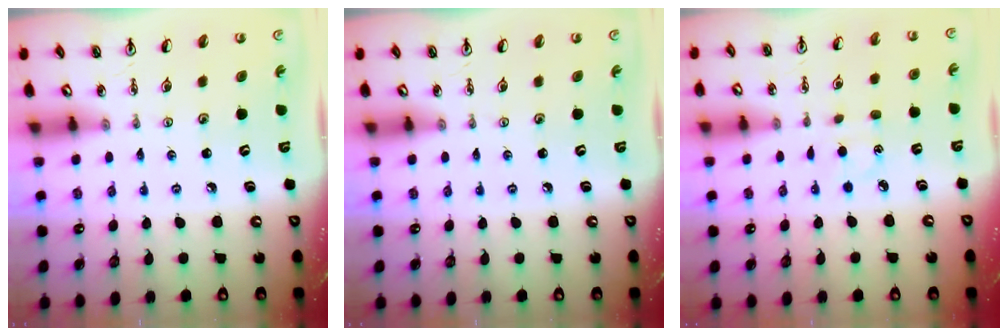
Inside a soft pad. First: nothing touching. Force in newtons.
{"total": 0.0}
{"total": 3.6, "press": 3.6, "slide": 0.5}